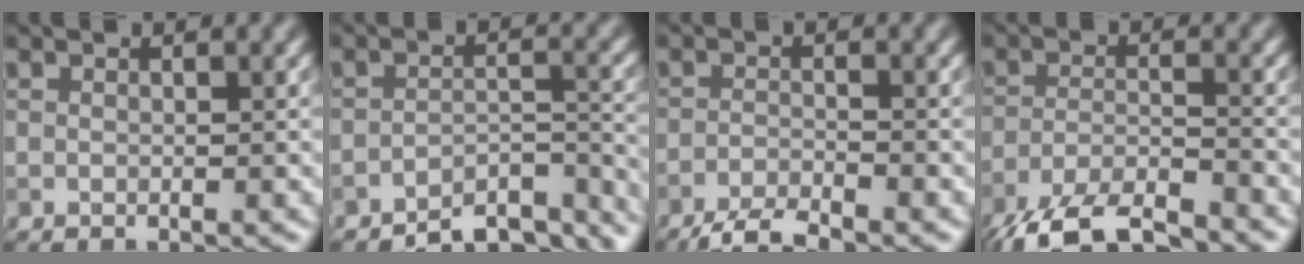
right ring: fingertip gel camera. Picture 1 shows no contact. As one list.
[{"total": 6.3, "force": [-5.8, 1.3, 2.0], "torque": [-0.027, -0.008, -0.082]}, {"total": 3.3, "force": [-3.0, 0.1, 1.4], "torque": [-0.033, 0.001, -0.061]}, {"total": 8.2, "force": [-7.0, 1.5, 4.0], "torque": [-0.083, -0.006, -0.128]}]